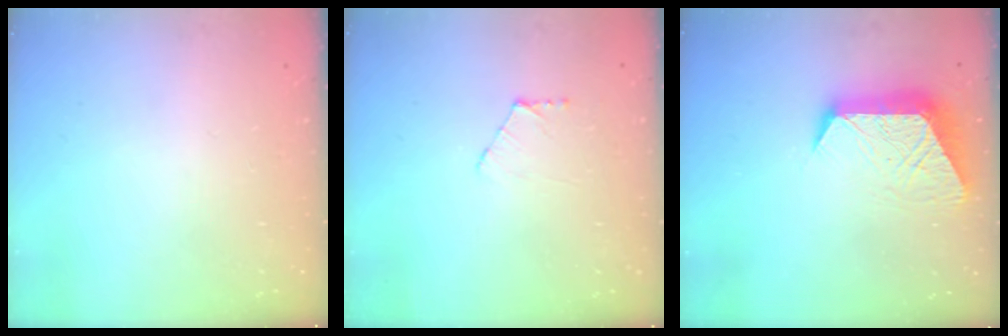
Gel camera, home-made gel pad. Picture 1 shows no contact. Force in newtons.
{"total": 3.8, "press": 3.8, "slide": 0.4}
{"total": 12.3, "press": 12.2, "slide": 1.1}